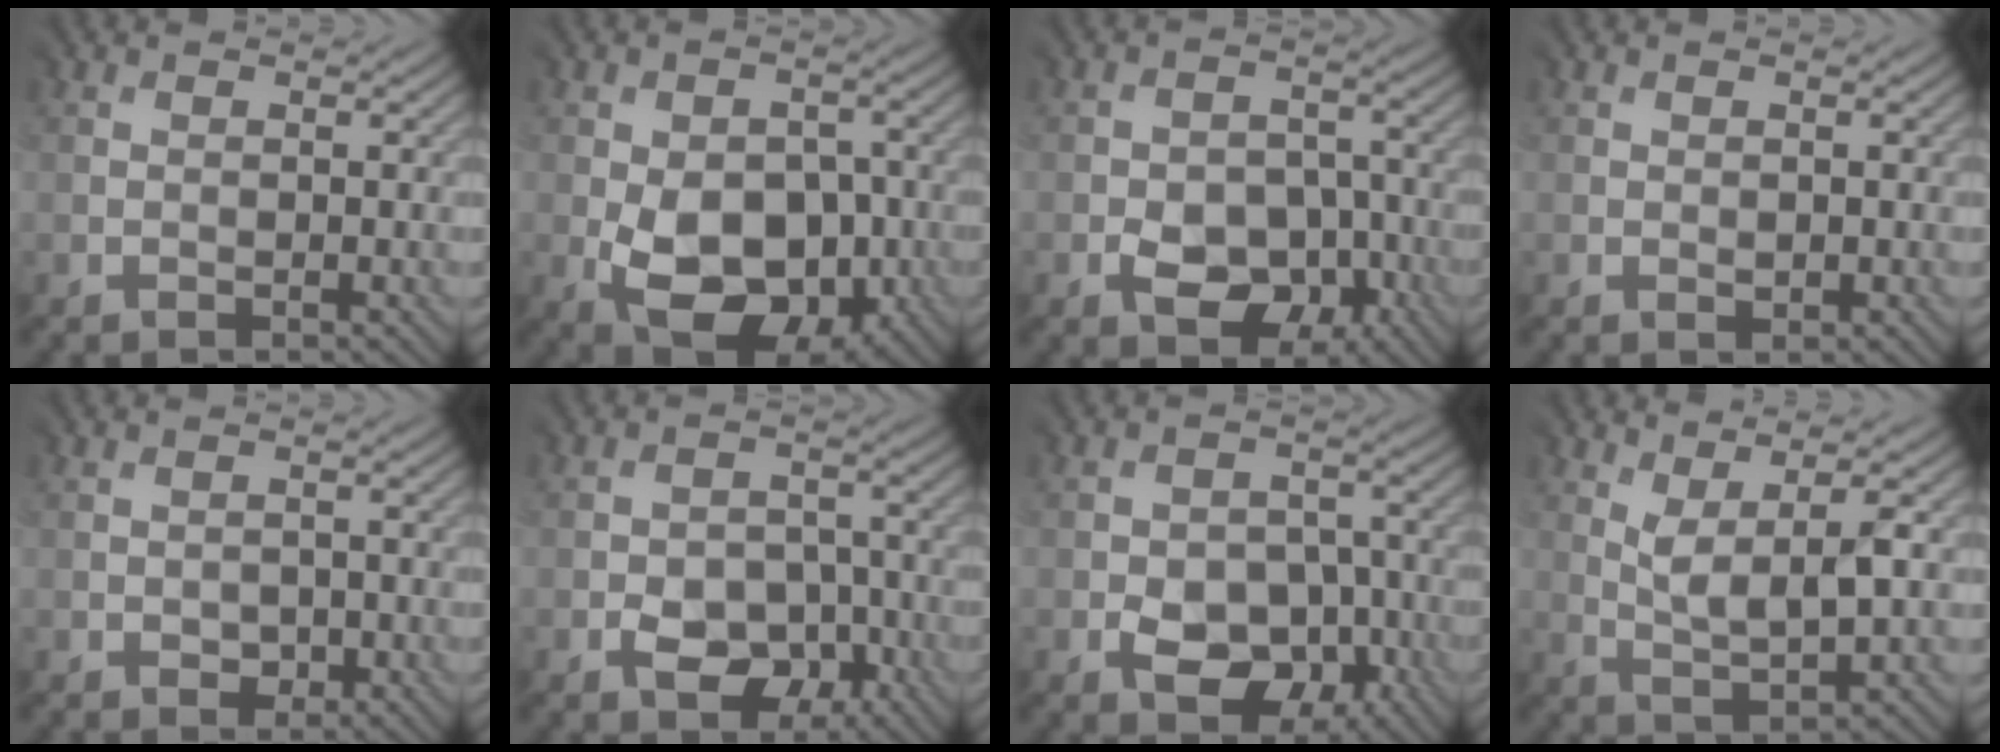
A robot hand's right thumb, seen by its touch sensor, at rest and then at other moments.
{"total": 9.7, "force": [-2.6, 6.7, 6.6], "torque": [-0.105, -0.030, -0.037]}
{"total": 4.8, "force": [-2.7, 3.5, 2.0], "torque": [-0.027, -0.009, -0.041]}
{"total": 0.7, "force": [0.0, 0.7, 0.3], "torque": [-0.003, -0.002, 0.004]}
{"total": 1.3, "force": [-0.9, 1.0, 0.1], "torque": [0.005, -0.006, -0.012]}
{"total": 4.1, "force": [-2.5, 2.9, 1.4], "torque": [-0.014, -0.005, -0.041]}
{"total": 5.6, "force": [-2.9, 4.1, 2.6], "torque": [-0.034, -0.011, -0.043]}
{"total": 3.4, "force": [2.0, 0.4, 2.7], "torque": [-0.060, -0.006, 0.042]}